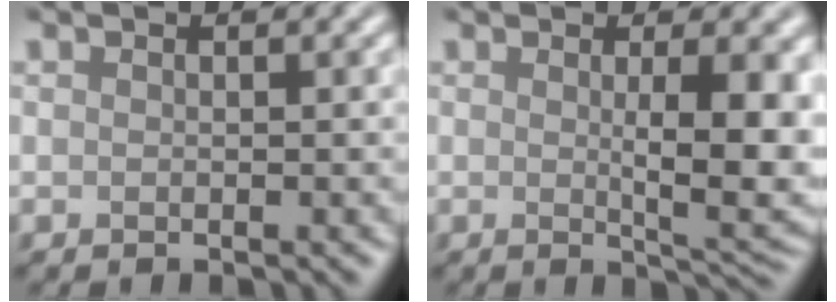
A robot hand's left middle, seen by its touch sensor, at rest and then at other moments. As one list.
[{"total": 6.4, "force": [0.4, 1.5, 6.2], "torque": [-0.084, -0.008, 0.013]}]